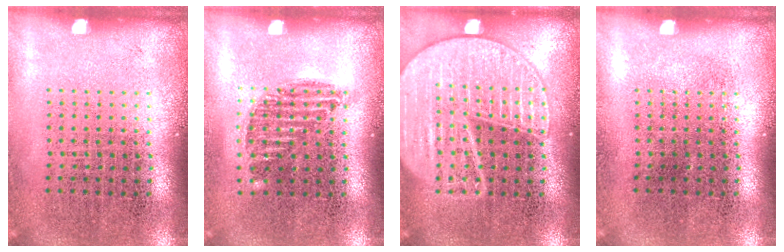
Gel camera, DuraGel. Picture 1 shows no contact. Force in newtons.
{"total": 0.9, "press": 0.8, "slide": 0.4}
{"total": 3.5, "press": 3.5, "slide": 0.4}
{"total": 0.0}